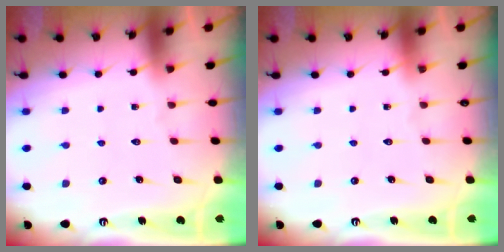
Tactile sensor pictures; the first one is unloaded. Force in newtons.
{"total": 0.0}